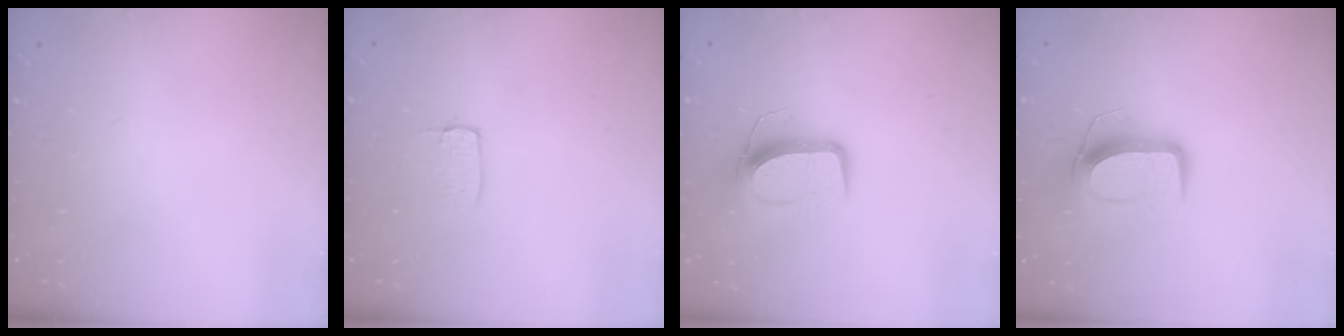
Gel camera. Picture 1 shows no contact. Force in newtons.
{"total": 3.4, "press": 3.4, "slide": 0.1}
{"total": 10.5, "press": 10.5, "slide": 0.8}
{"total": 10.1, "press": 10.1, "slide": 0.5}